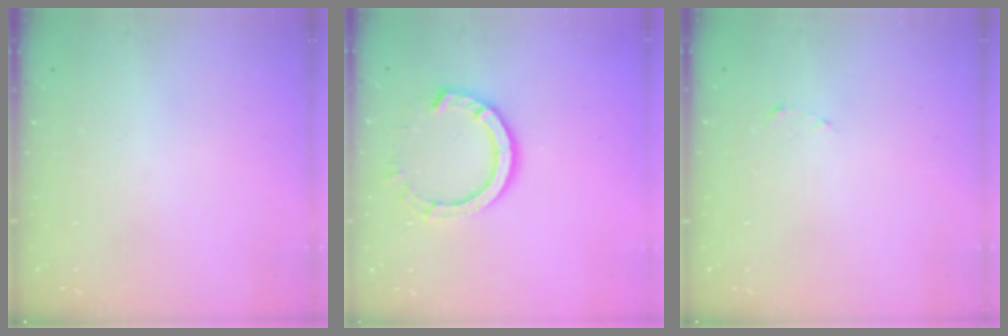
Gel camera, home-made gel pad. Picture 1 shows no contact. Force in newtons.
{"total": 9.4, "press": 9.3, "slide": 0.9}
{"total": 1.5, "press": 1.5, "slide": 0.2}